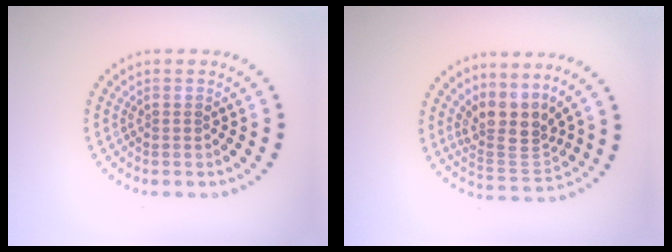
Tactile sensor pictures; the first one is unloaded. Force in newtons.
{"total": 3.9, "press": 2.8, "slide": 2.6}